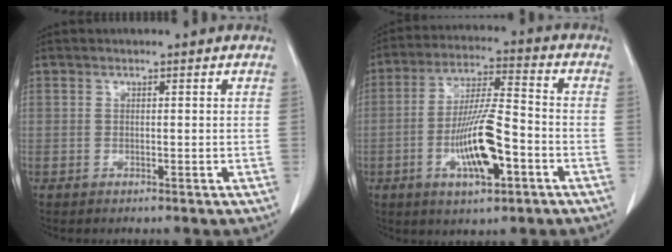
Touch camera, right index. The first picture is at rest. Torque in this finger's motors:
{"motor_torque": [1.40, -0.65, 0.32, 0.12]}